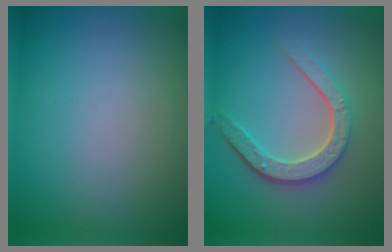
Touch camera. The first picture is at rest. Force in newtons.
{"total": 4.7, "press": 3.5, "slide": 3.1}